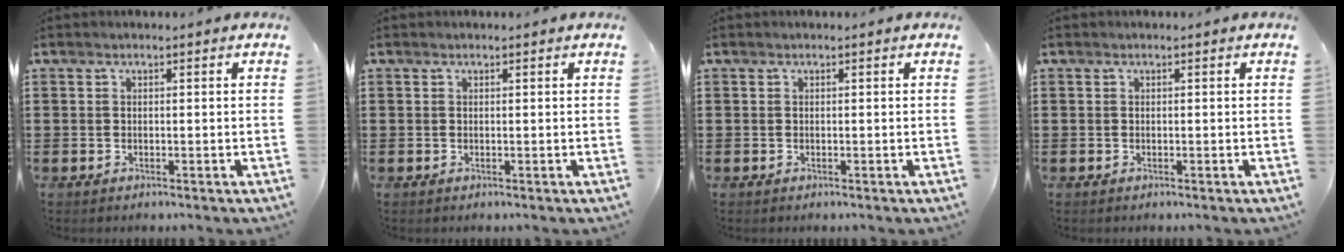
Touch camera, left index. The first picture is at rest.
{"total": 0.0}
{"total": 0.0}
{"total": 0.0}